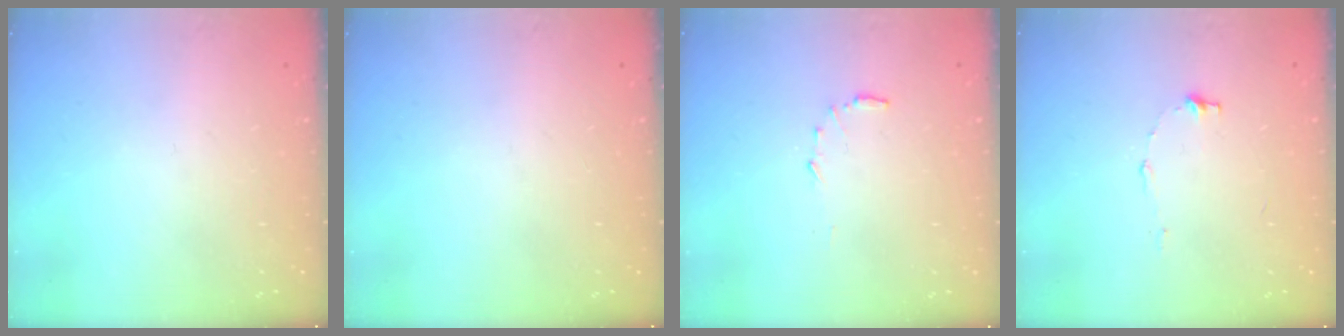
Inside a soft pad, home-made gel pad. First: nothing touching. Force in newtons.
{"total": 0.0}
{"total": 6.4, "press": 6.4, "slide": 0.6}
{"total": 5.6, "press": 5.6, "slide": 0.5}